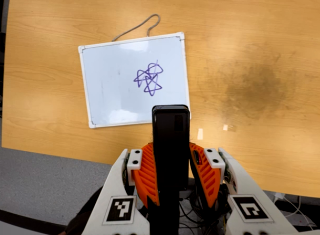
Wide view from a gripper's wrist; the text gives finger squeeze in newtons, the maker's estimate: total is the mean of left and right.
{"total": 3.9, "left": 2.6, "right": 5.2}